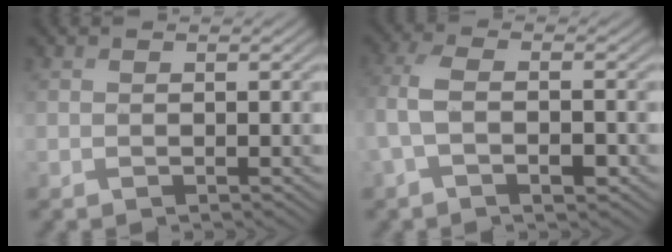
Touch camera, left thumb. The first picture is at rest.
{"total": 5.7, "force": [-1.7, 2.4, 4.9], "torque": [-0.125, 0.003, -0.038]}